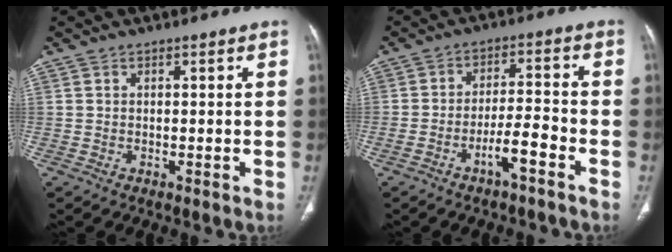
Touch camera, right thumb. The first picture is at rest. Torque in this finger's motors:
{"motor_torque": [2.47, 1.21, 0.78, -0.63, 0.04]}